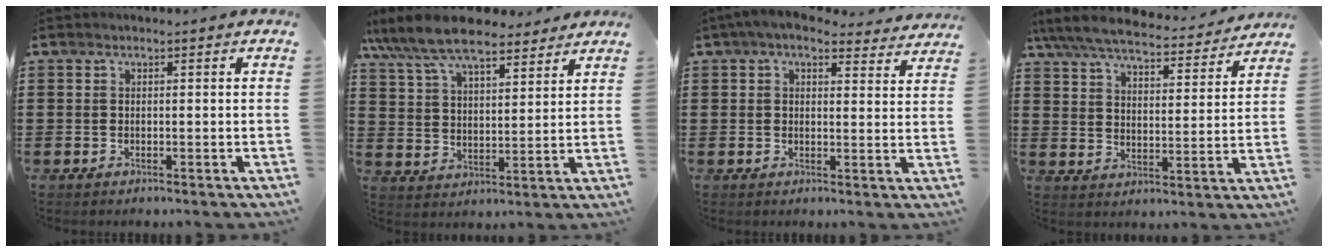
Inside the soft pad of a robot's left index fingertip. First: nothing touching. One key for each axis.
{"total": 9.8, "fx": 8.4, "fy": 2.5, "fz": 4.3, "tx": -0.113, "ty": -0.025, "tz": 0.154}
{"total": 4.9, "fx": 4.2, "fy": 1.2, "fz": 2.3, "tx": -0.058, "ty": -0.011, "tz": 0.076}
{"total": 7.2, "fx": 6.6, "fy": 0.7, "fz": 2.7, "tx": -0.079, "ty": -0.037, "tz": 0.115}